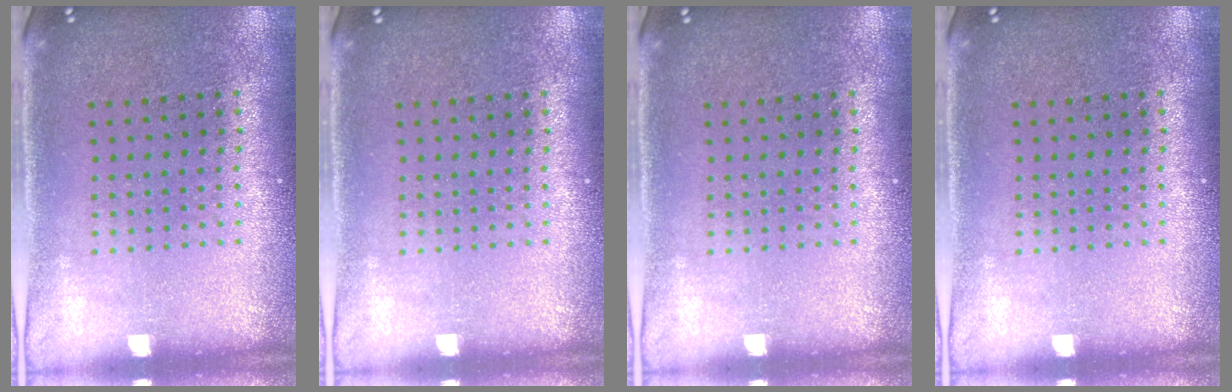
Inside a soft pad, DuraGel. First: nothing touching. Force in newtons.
{"total": 0.0}
{"total": 0.0}
{"total": 0.0}